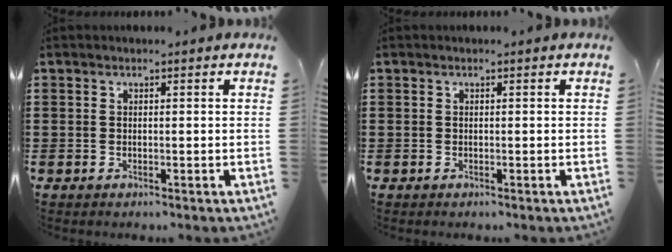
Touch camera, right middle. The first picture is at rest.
{"total": 0.0}